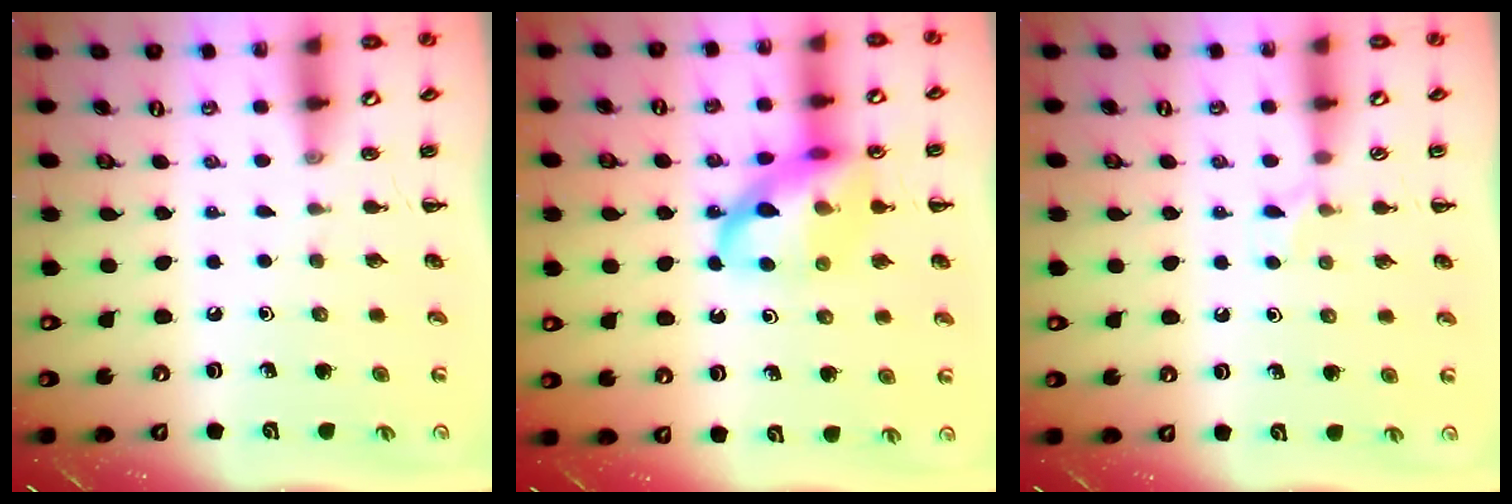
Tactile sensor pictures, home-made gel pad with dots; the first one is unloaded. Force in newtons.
{"total": 15.2, "press": 15.0, "slide": 2.6}
{"total": 5.6, "press": 5.2, "slide": 1.9}